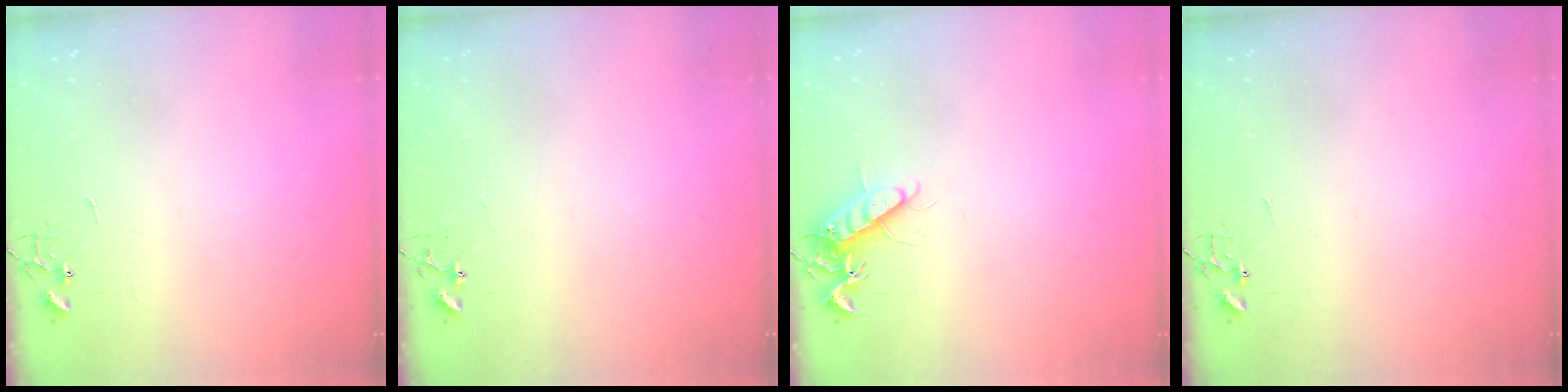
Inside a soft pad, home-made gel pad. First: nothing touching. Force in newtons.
{"total": 3.9, "press": 3.8, "slide": 0.2}
{"total": 11.1, "press": 11.1, "slide": 0.3}
{"total": 0.0}